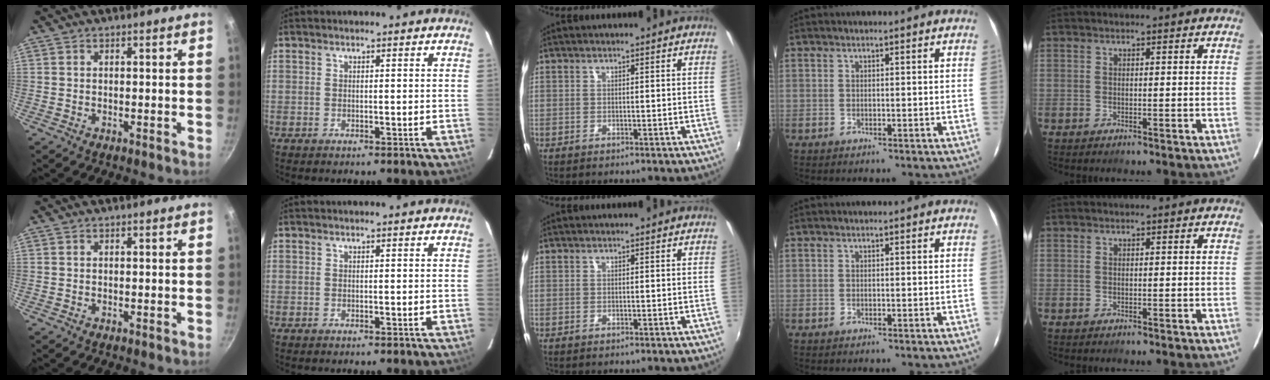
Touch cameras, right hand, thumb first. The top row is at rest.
{}